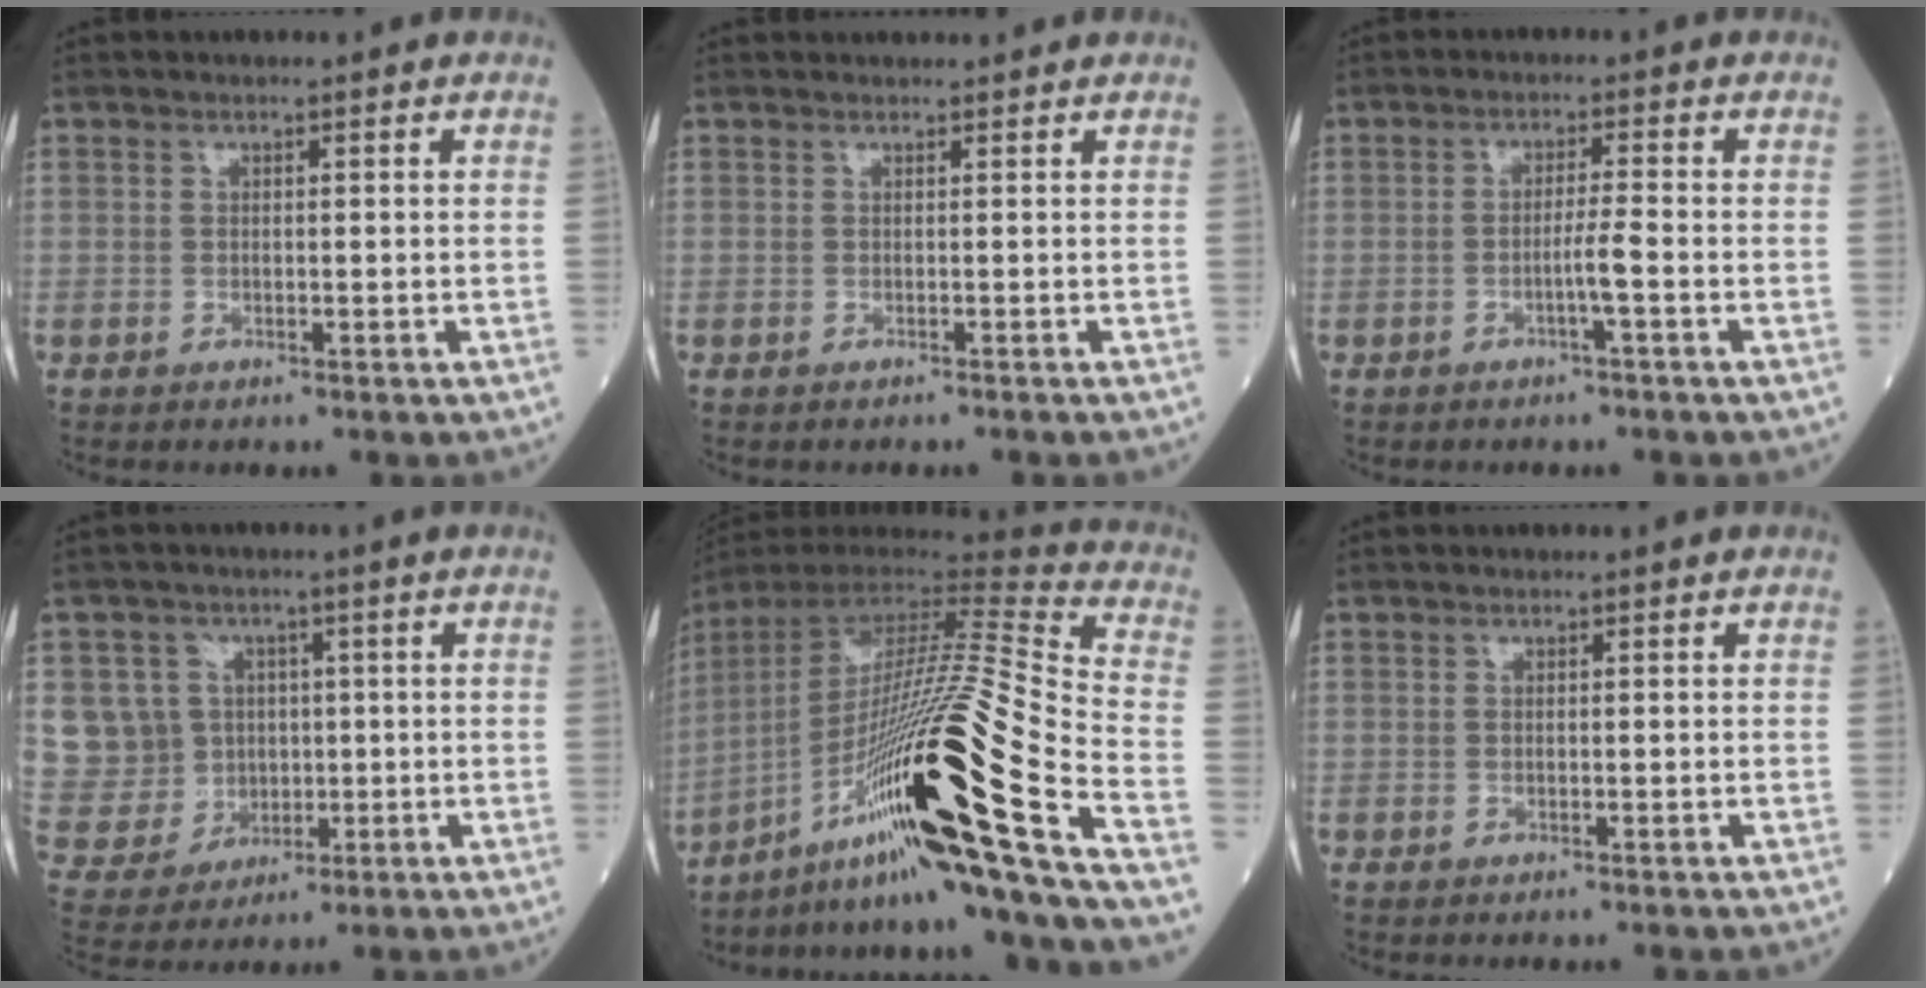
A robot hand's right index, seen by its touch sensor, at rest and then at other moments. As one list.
[{"total": 1.4, "force": [0.9, 0.3, 0.9], "torque": [-0.029, 0.019, 0.007]}, {"total": 2.9, "force": [-1.2, -0.6, 2.6], "torque": [-0.045, -0.002, -0.023]}, {"total": 9.7, "force": [1.6, 9.4, 2.2], "torque": [-0.067, 0.025, 0.045]}, {"total": 28.1, "force": [-13.6, -1.6, 24.5], "torque": [-0.401, -0.032, -0.240]}, {"total": 0.0}]